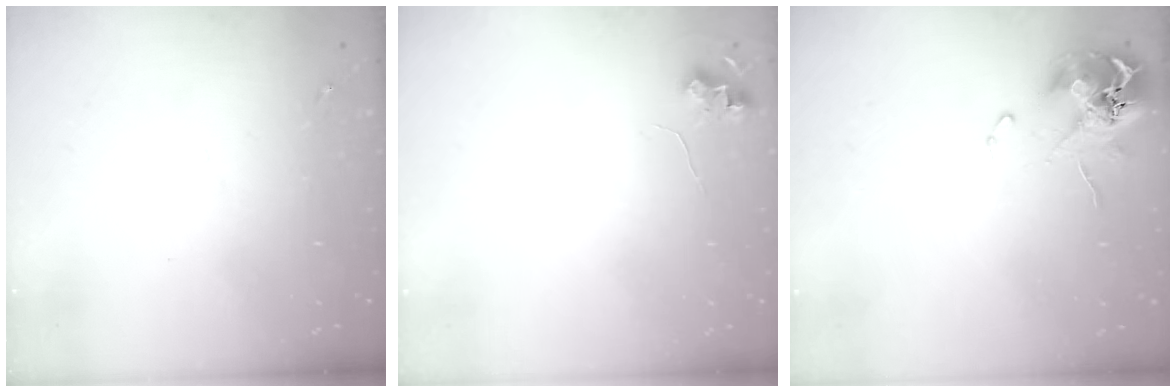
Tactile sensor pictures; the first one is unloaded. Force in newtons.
{"total": 6.0, "press": 5.9, "slide": 0.7}
{"total": 12.3, "press": 12.2, "slide": 1.6}